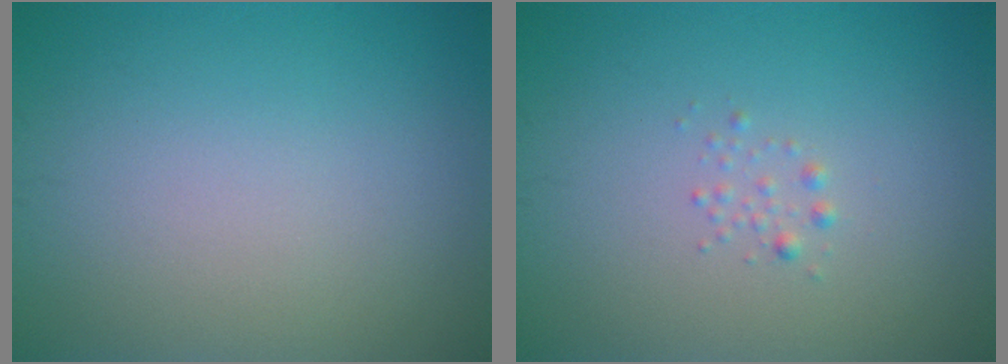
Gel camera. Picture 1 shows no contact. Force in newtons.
{"total": 0.7, "press": 0.7, "slide": 0.0}